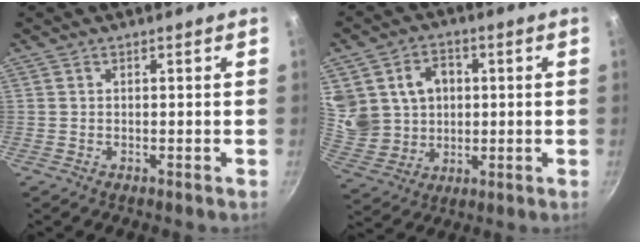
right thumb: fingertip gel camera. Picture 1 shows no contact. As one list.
[{"total": 13.4, "force": [2.9, 11.5, 6.3], "torque": [-0.101, -0.006, 0.070]}]